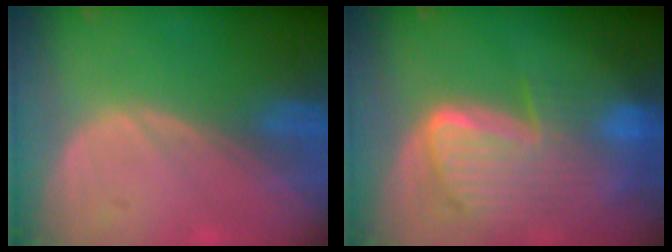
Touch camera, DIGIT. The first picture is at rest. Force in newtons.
{"total": 9.9, "press": 8.4, "slide": 5.1}